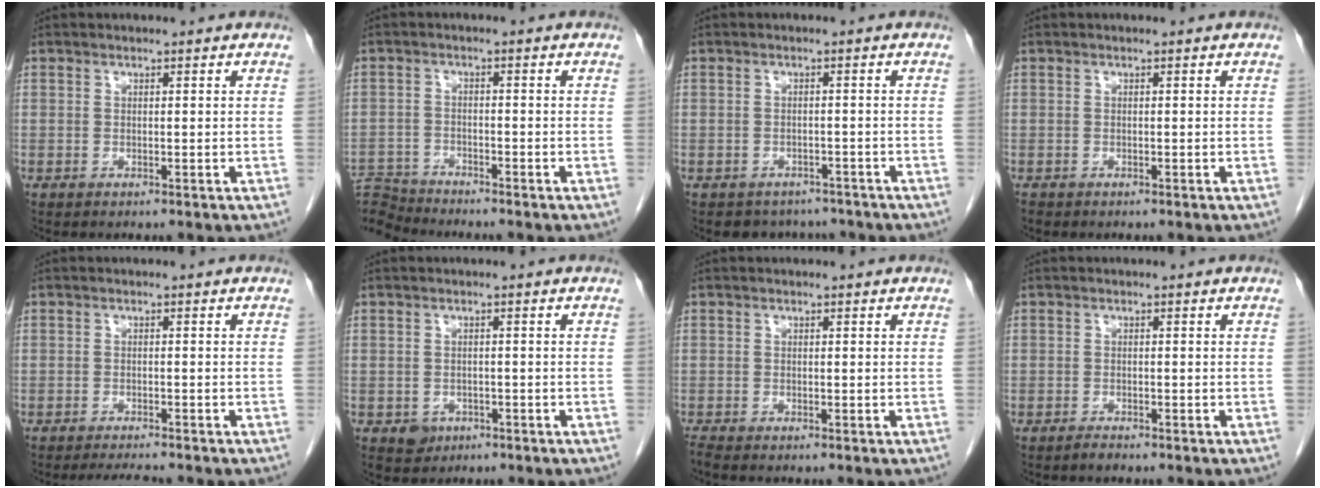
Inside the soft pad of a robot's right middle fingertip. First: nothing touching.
{"total": 6.0, "force": [-5.9, -0.2, -0.9], "torque": [0.015, 0.003, -0.113]}
{"total": 5.0, "force": [-4.3, 2.5, 0.1], "torque": [0.002, 0.009, -0.052]}
{"total": 0.5, "force": [-0.5, 0.3, 0.1], "torque": [-0.007, 0.000, -0.010]}
{"total": 3.3, "force": [-3.1, 0.1, 1.2], "torque": [-0.024, -0.013, -0.047]}
{"total": 2.5, "force": [-1.3, 2.1, 0.7], "torque": [-0.009, 0.005, -0.012]}
{"total": 0.7, "force": [-0.7, -0.2, 0.2], "torque": [-0.010, -0.004, -0.015]}
{"total": 1.0, "force": [-0.9, 0.1, 0.3], "torque": [-0.013, -0.004, -0.014]}